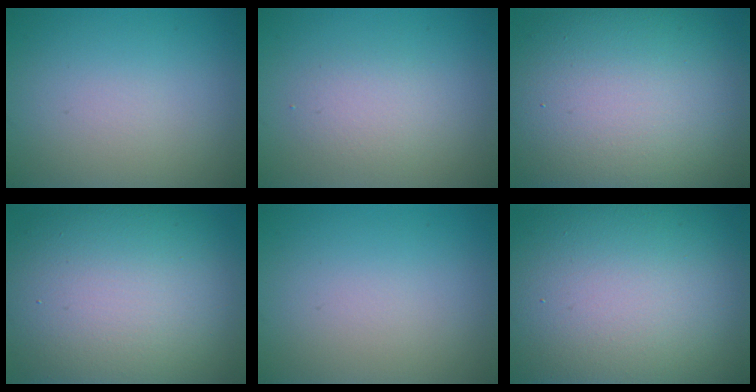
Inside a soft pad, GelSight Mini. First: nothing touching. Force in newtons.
{"total": 2.1, "press": 2.1, "slide": 0.0}
{"total": 16.5, "press": 16.5, "slide": 0.9}
{"total": 15.1, "press": 15.1, "slide": 0.5}
{"total": 0.0}
{"total": 19.2, "press": 19.2, "slide": 1.3}